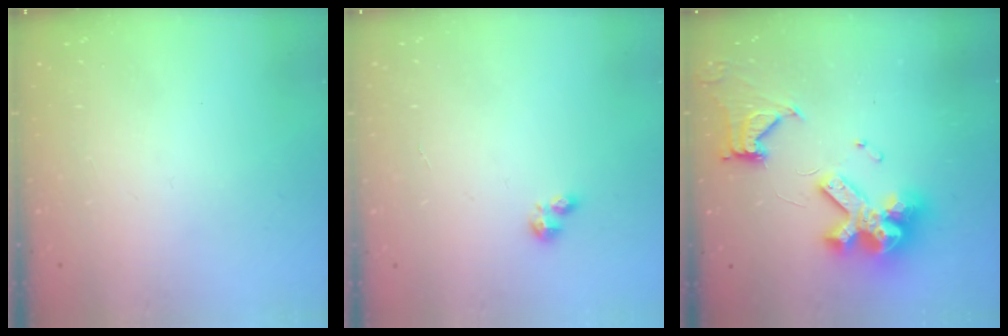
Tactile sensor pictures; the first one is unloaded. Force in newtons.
{"total": 1.9, "press": 1.9, "slide": 0.2}
{"total": 16.2, "press": 16.1, "slide": 1.8}